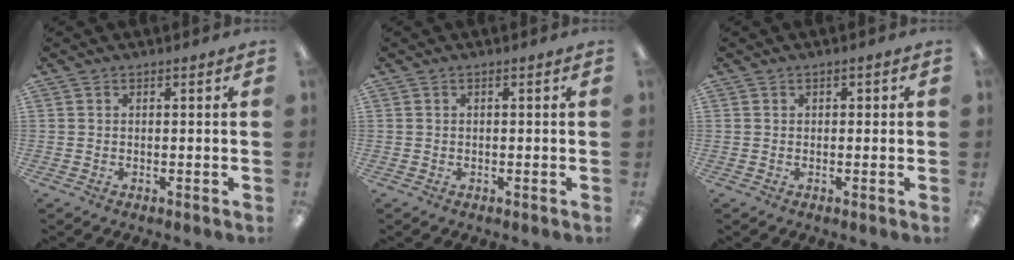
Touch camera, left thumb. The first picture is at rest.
{"total": 0.0}
{"total": 0.5, "force": [-0.1, 0.5, 0.1], "torque": [-0.001, 0.004, -0.002]}